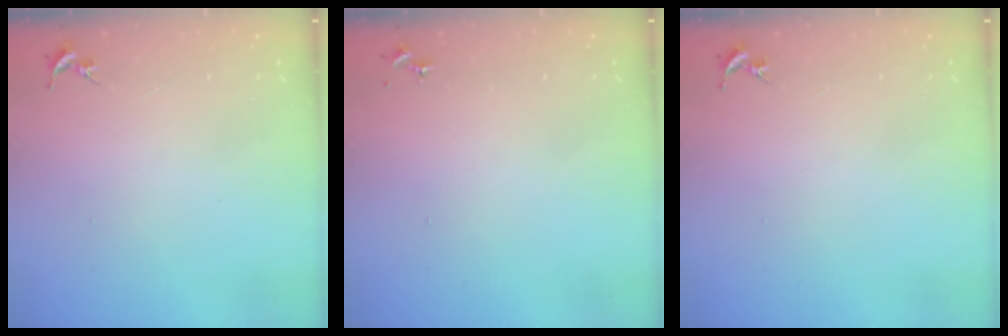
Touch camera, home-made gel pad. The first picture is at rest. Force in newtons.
{"total": 0.0}
{"total": 0.0}